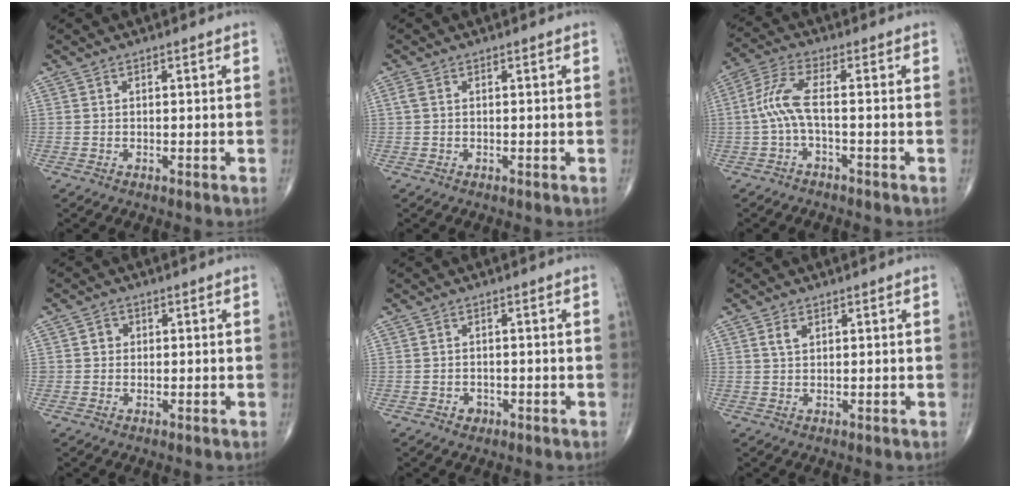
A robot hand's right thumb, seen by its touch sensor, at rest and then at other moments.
{"total": 1.2, "force": [0.2, 0.7, 0.9], "torque": [-0.026, 0.006, 0.006]}
{"total": 6.3, "force": [-1.0, 1.5, 6.1], "torque": [-0.152, 0.027, -0.027]}
{"total": 2.2, "force": [0.3, 2.0, 0.7], "torque": [0.004, 0.004, 0.001]}
{"total": 1.6, "force": [-0.7, 1.3, 0.5], "torque": [0.001, 0.006, -0.007]}
{"total": 2.1, "force": [0.9, 1.2, 1.4], "torque": [-0.026, 0.000, 0.020]}